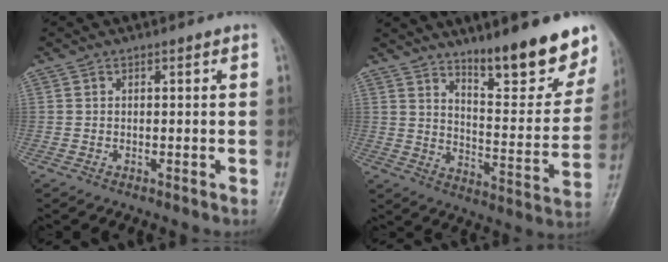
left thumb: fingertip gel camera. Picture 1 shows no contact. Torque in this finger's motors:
{"motor_torque": [0.74, 0.31, 1.02, -1.74, 0.09]}